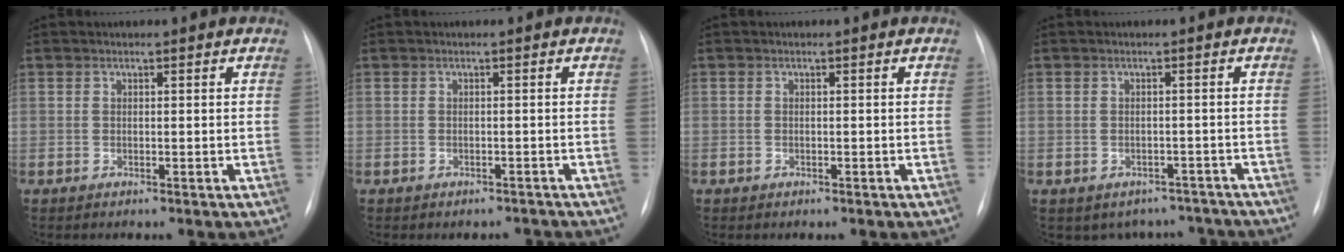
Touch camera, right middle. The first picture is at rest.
{"total": 2.1, "force": [-1.9, 0.9, 0.0], "torque": [0.004, 0.003, -0.025]}
{"total": 0.6, "force": [-0.3, 0.5, 0.1], "torque": [-0.005, 0.004, -0.005]}
{"total": 6.8, "force": [-5.6, 3.8, 0.4], "torque": [0.011, 0.024, -0.062]}